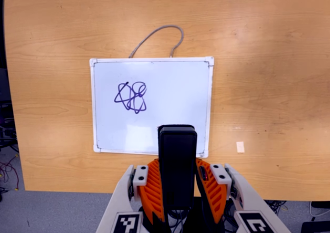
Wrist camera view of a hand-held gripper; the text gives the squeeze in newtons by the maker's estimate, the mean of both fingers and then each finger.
{"total": 3.2, "left": 1.7, "right": 4.7}